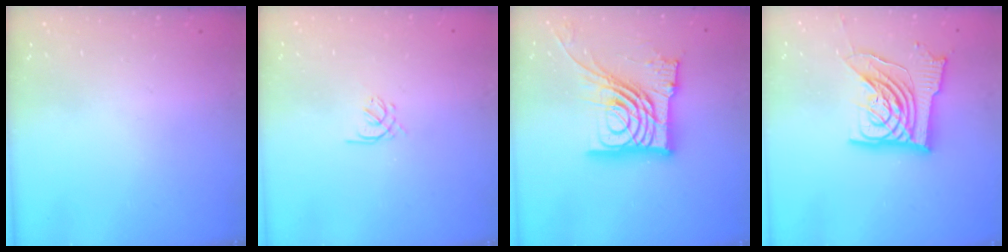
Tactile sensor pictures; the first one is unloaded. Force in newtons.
{"total": 1.2, "press": 1.0, "slide": 0.5}
{"total": 23.8, "press": 23.6, "slide": 2.4}
{"total": 16.1, "press": 16.0, "slide": 1.8}